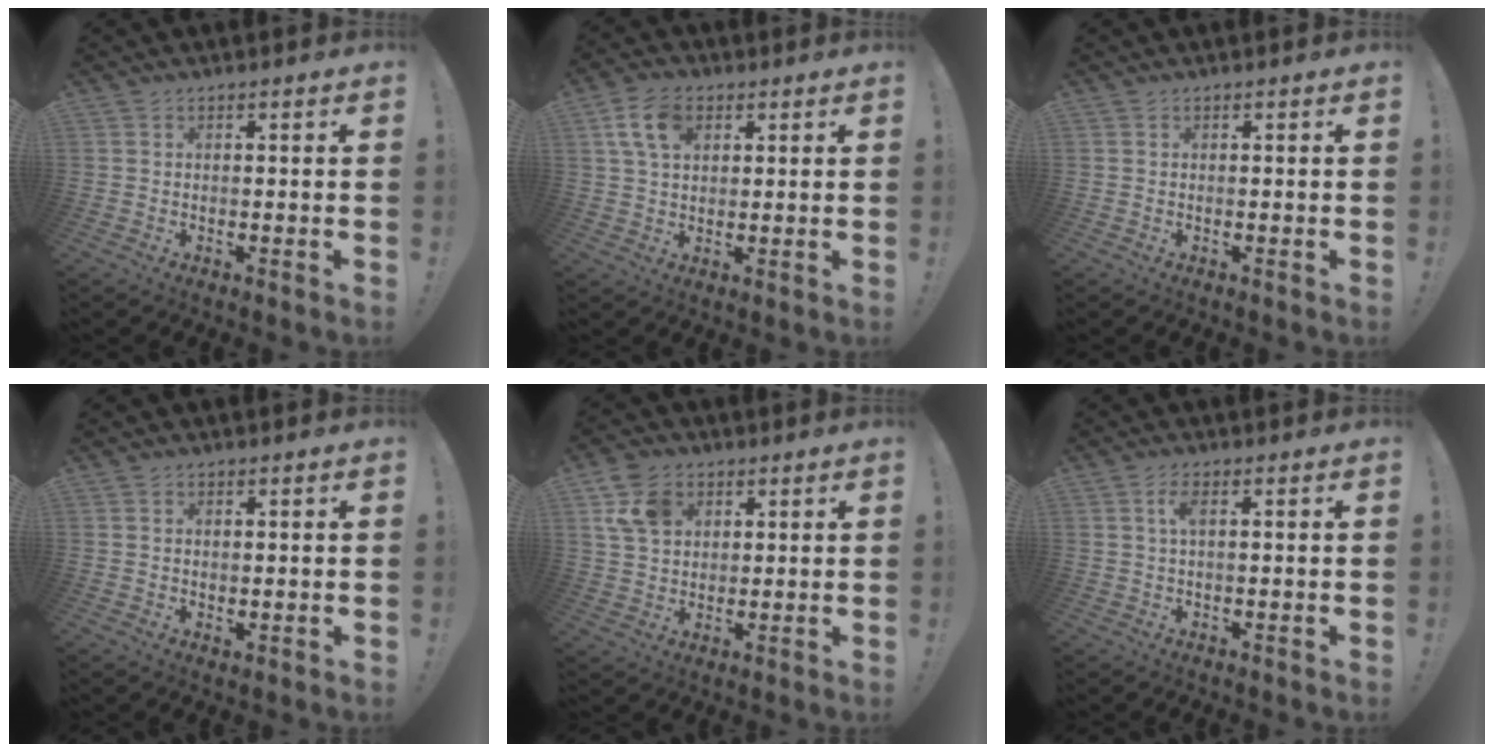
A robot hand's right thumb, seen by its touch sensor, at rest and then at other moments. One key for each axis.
{"total": 9.3, "fx": 3.5, "fy": 6.1, "fz": 6.1, "tx": -0.116, "ty": 0.005, "tz": 0.069}
{"total": 0.0}
{"total": 0.9, "fx": 0.6, "fy": 0.5, "fz": 0.5, "tx": -0.003, "ty": -0.003, "tz": 0.010}
{"total": 10.5, "fx": 4.3, "fy": 7.9, "fz": 5.3, "tx": -0.106, "ty": 0.001, "tz": 0.088}
{"total": 3.0, "fx": 0.7, "fy": 0.7, "fz": 2.8, "tx": -0.060, "ty": 0.005, "tz": 0.010}